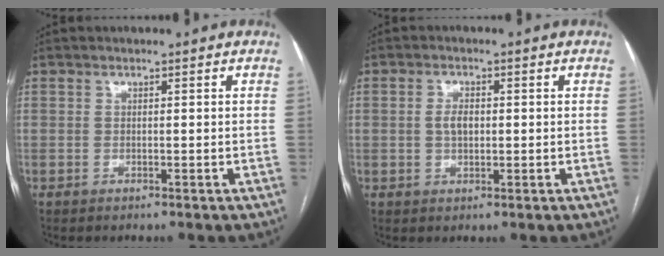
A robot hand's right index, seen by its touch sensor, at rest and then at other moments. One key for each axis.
{"total": 2.8, "fx": 0.1, "fy": 1.5, "fz": 2.3, "tx": -0.045, "ty": 0.005, "tz": 0.002}